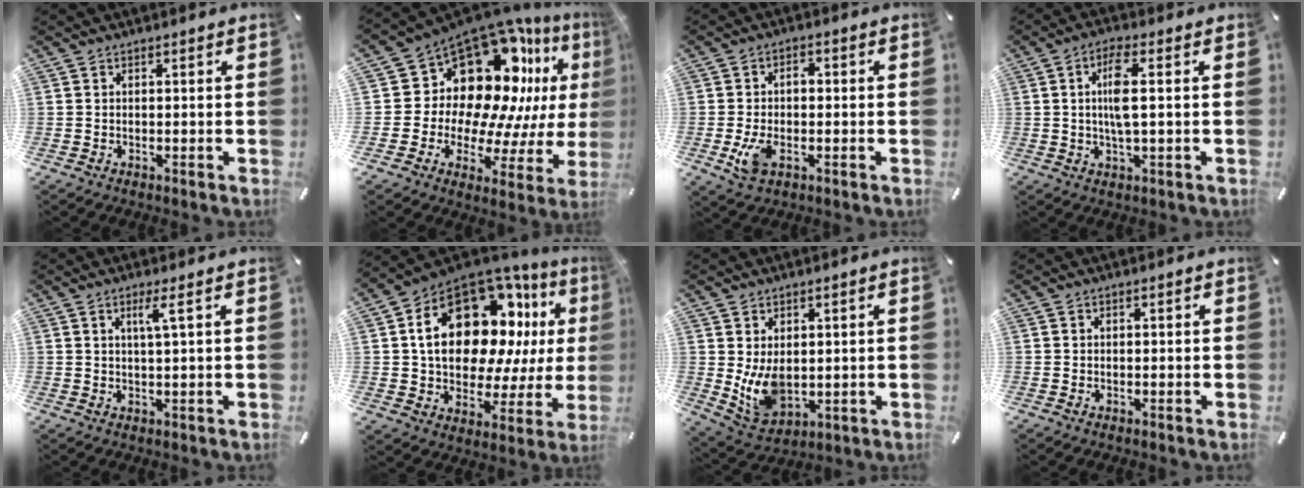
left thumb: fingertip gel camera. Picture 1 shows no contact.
{"total": 18.5, "force": [9.7, 12.3, 9.8], "torque": [-0.143, -0.115, 0.177]}
{"total": 6.4, "force": [-1.1, 3.9, 4.9], "torque": [-0.104, 0.000, -0.025]}
{"total": 7.0, "force": [0.8, 1.7, 6.7], "torque": [-0.144, -0.003, 0.006]}
{"total": 3.9, "force": [1.4, -0.1, 3.6], "torque": [-0.073, -0.003, 0.021]}
{"total": 24.0, "force": [7.4, 15.1, 17.1], "torque": [-0.285, -0.042, 0.130]}
{"total": 8.1, "force": [1.0, 6.0, 5.4], "torque": [-0.127, -0.011, 0.022]}
{"total": 0.0}